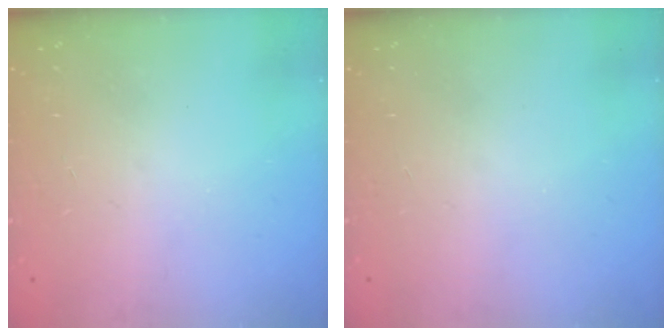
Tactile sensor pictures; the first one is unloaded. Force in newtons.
{"total": 0.0}